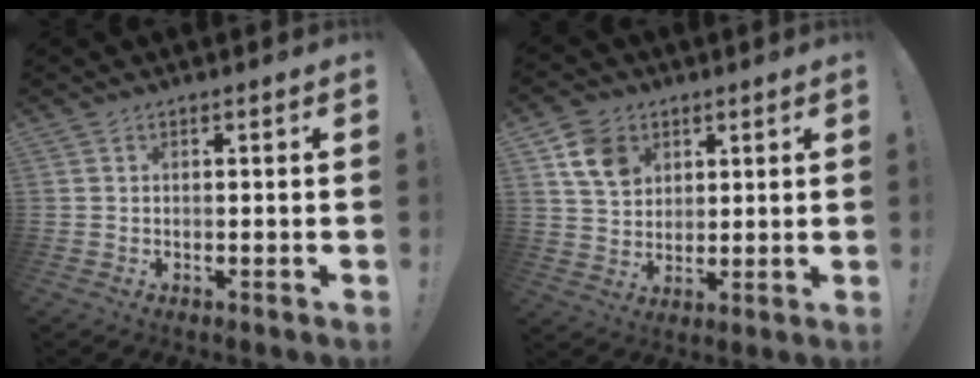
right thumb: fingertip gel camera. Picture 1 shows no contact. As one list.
[{"total": 10.3, "force": [5.3, 7.7, 4.2], "torque": [-0.063, -0.019, 0.105]}]